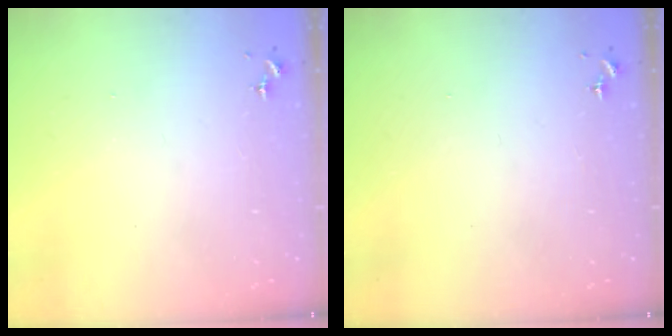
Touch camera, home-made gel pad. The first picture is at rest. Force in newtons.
{"total": 0.0}